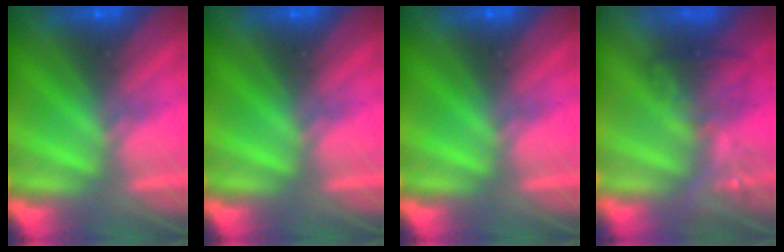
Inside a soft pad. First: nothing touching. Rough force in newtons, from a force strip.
{"total": 0.0}
{"total": 0.0}
{"total": 3.9}